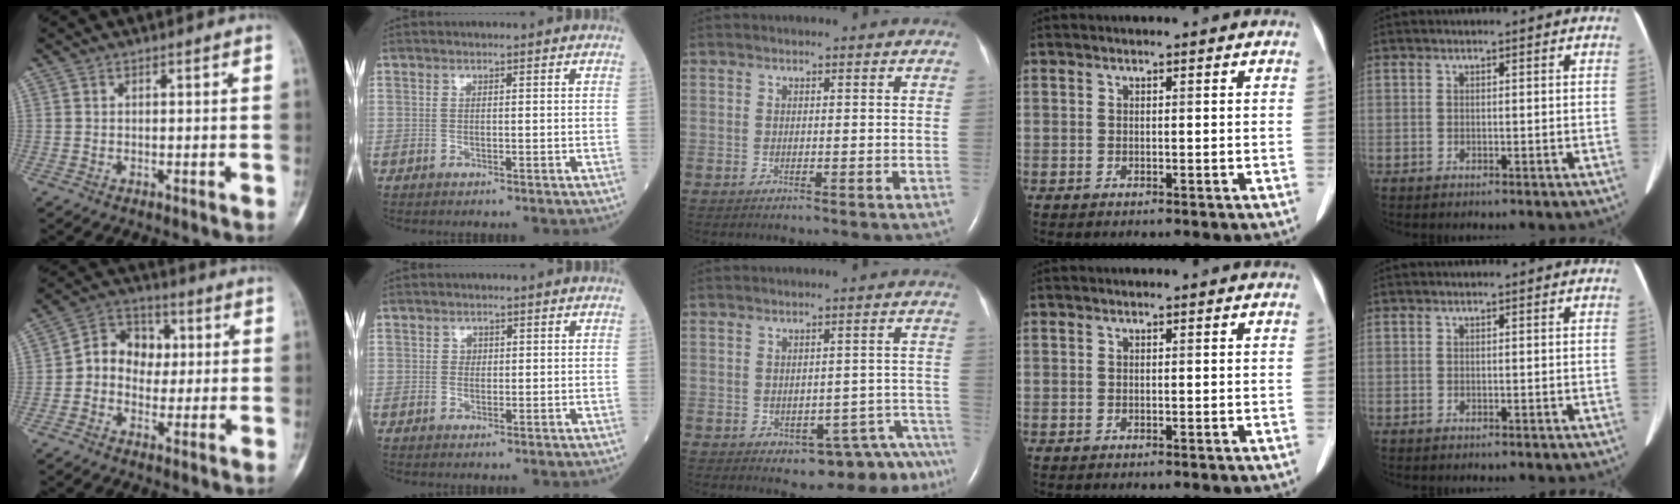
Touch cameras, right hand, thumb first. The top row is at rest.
{"thumb": {"total": 9.5, "force": [0.2, 7.8, 5.3], "torque": [-0.047, 0.026, -0.009]}, "index": {"total": 1.1, "force": [0.2, 0.9, 0.4], "torque": [-0.002, 0.001, 0.001]}, "middle": {"total": 9.7, "force": [-7.8, 3.5, 4.7], "torque": [-0.017, 0.028, -0.091]}}